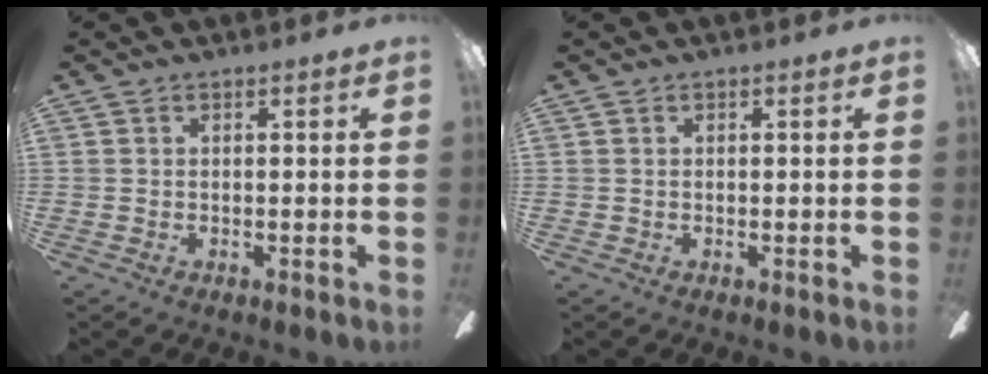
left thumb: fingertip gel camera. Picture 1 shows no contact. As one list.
[{"total": 0.0}]